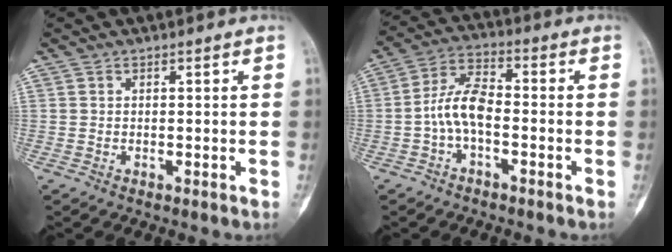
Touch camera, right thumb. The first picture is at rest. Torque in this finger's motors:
{"motor_torque": [0.11, 0.12, 0.05, -0.03, 0.06]}